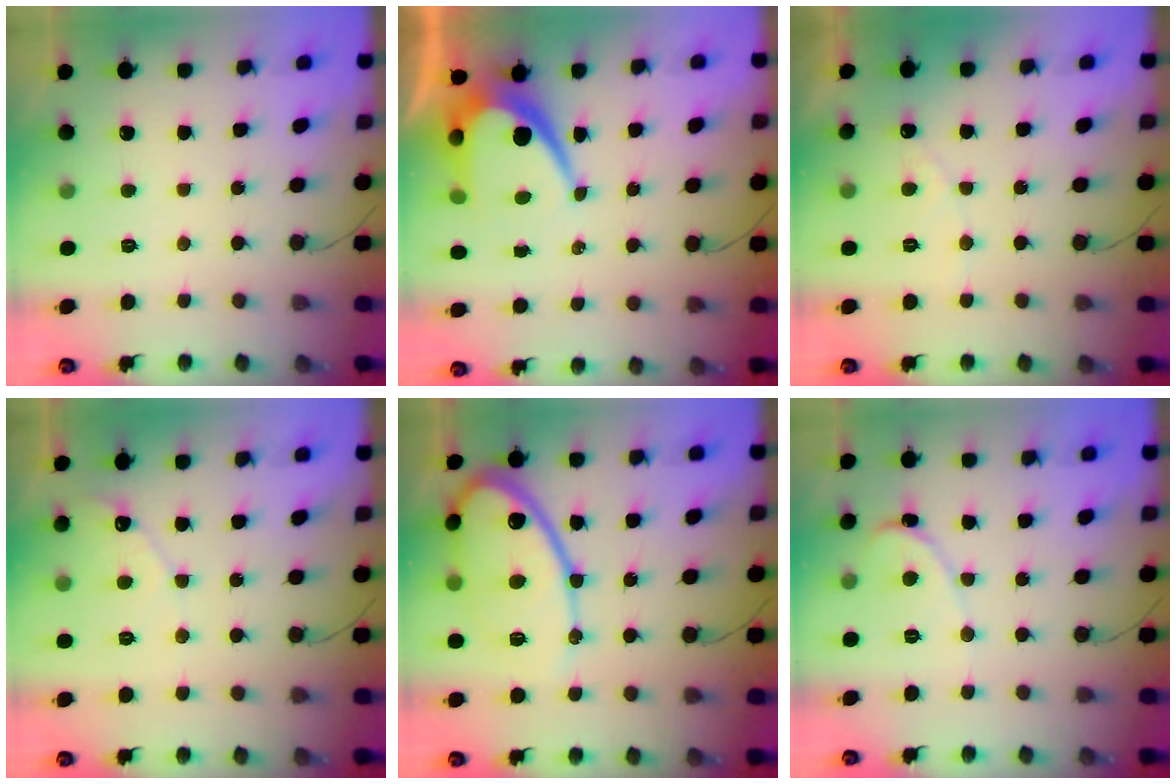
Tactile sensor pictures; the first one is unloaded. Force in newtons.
{"total": 10.1, "press": 10.1, "slide": 0.6}
{"total": 2.8, "press": 2.8, "slide": 0.1}
{"total": 4.0, "press": 4.0, "slide": 0.3}
{"total": 14.7, "press": 14.7, "slide": 1.1}
{"total": 1.6, "press": 1.6, "slide": 0.0}